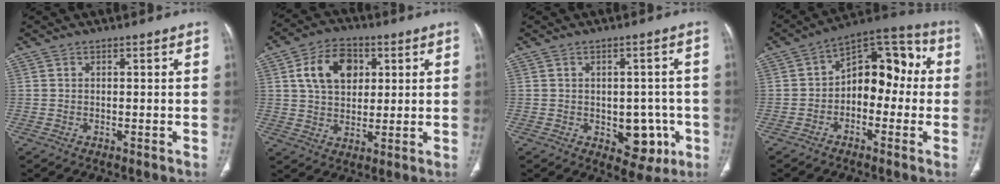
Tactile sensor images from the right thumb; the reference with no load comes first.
{"total": 11.4, "force": [3.5, 7.9, 7.4], "torque": [-0.102, -0.001, 0.058]}
{"total": 8.0, "force": [-2.2, 5.3, 5.6], "torque": [-0.032, 0.007, -0.017]}
{"total": 12.6, "force": [-0.6, 8.2, 9.5], "torque": [-0.090, 0.051, -0.028]}